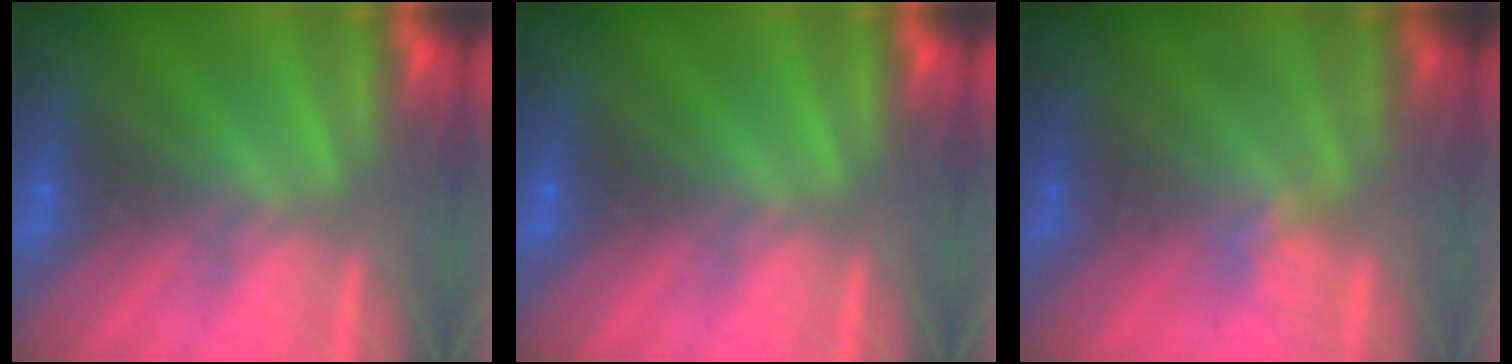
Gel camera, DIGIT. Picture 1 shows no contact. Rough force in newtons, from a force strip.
{"total": 0.0}
{"total": 2.3}